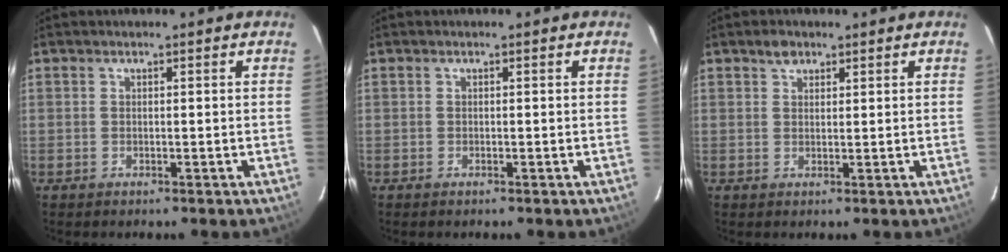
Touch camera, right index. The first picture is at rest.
{"total": 0.0}
{"total": 2.2, "force": [1.4, 1.4, 0.8], "torque": [-0.013, 0.007, 0.025]}